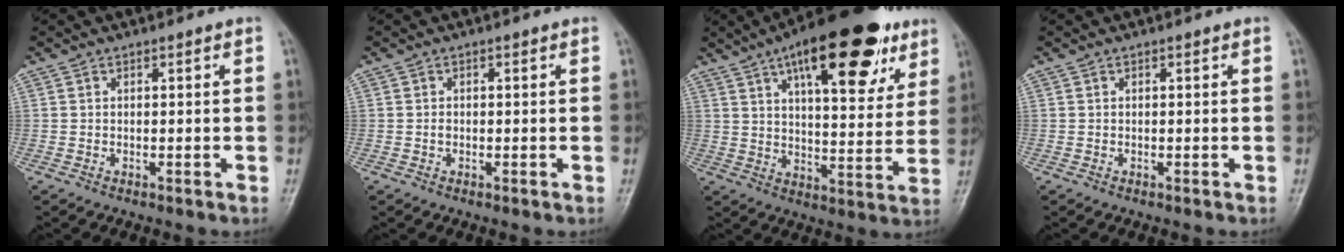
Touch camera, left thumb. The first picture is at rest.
{"total": 0.6, "force": [-0.1, 0.5, 0.4], "torque": [-0.004, 0.002, -0.004]}
{"total": 23.4, "force": [12.8, 9.0, 17.4], "torque": [-0.225, -0.023, 0.193]}
{"total": 0.0}